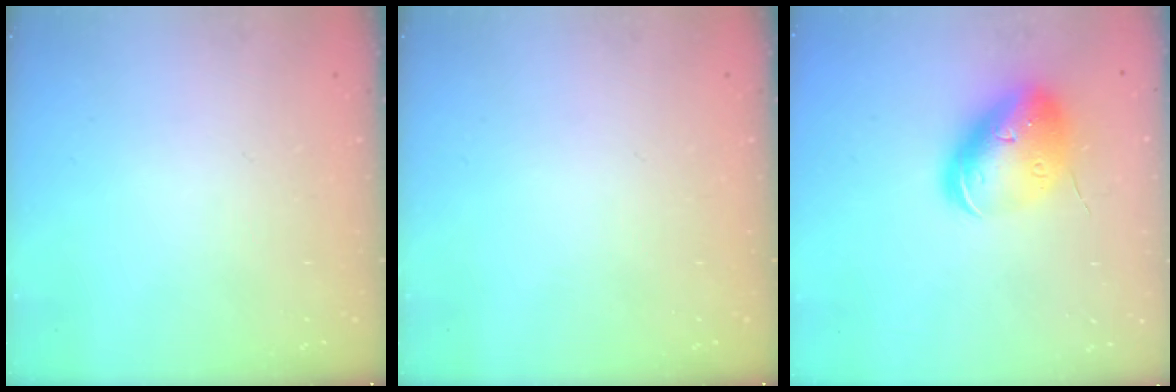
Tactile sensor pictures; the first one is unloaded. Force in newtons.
{"total": 0.0}
{"total": 16.6, "press": 16.4, "slide": 2.9}